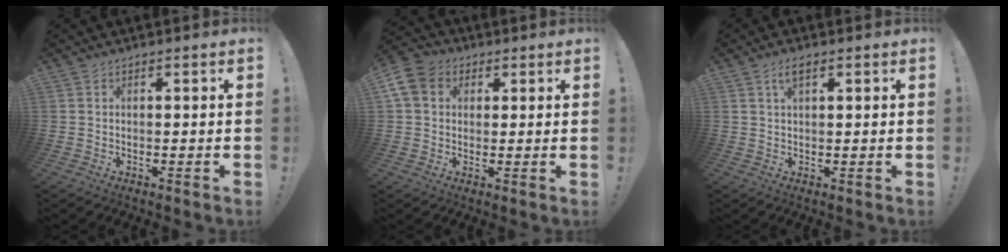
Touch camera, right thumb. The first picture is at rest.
{"total": 9.0, "force": [2.5, 7.2, 4.7], "torque": [-0.103, 0.004, 0.055]}
{"total": 3.3, "force": [1.5, 1.2, 2.7], "torque": [-0.049, 0.001, 0.024]}